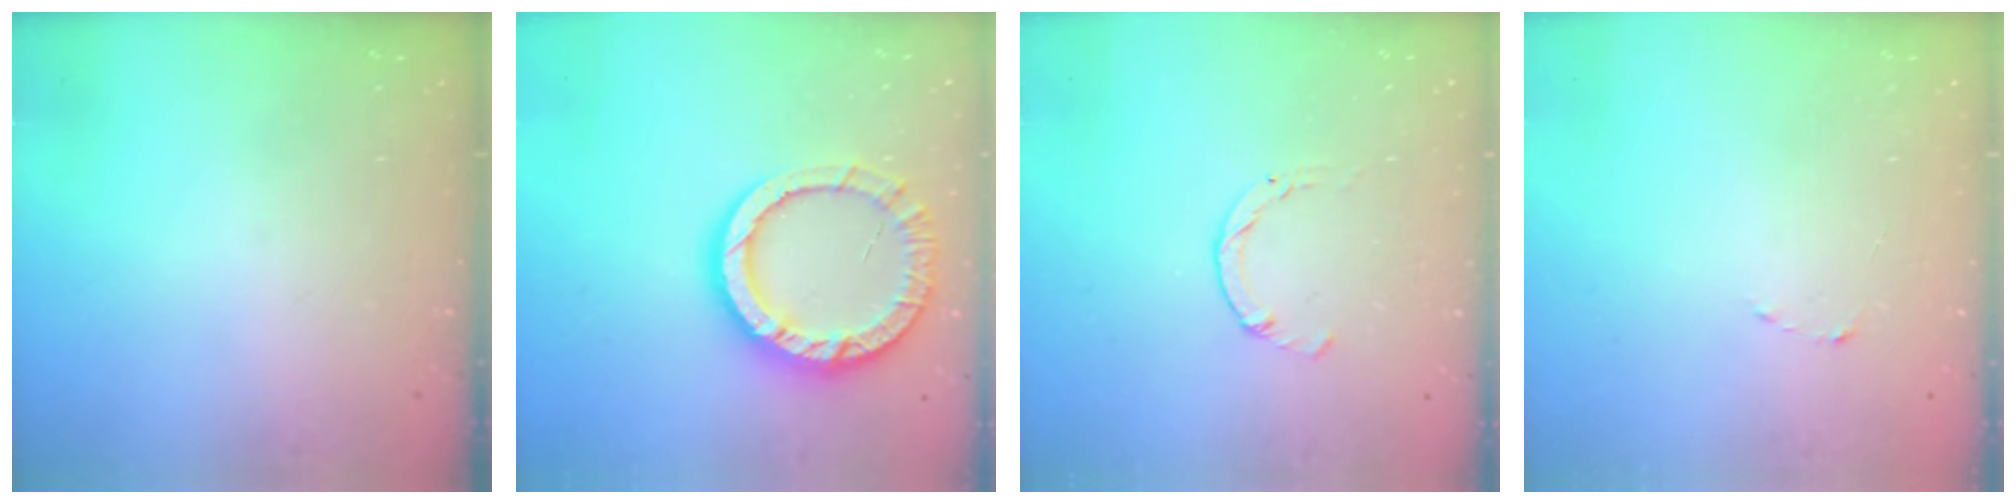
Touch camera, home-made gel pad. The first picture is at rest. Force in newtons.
{"total": 14.2, "press": 14.1, "slide": 1.4}
{"total": 0.0}
{"total": 1.5, "press": 1.5, "slide": 0.2}